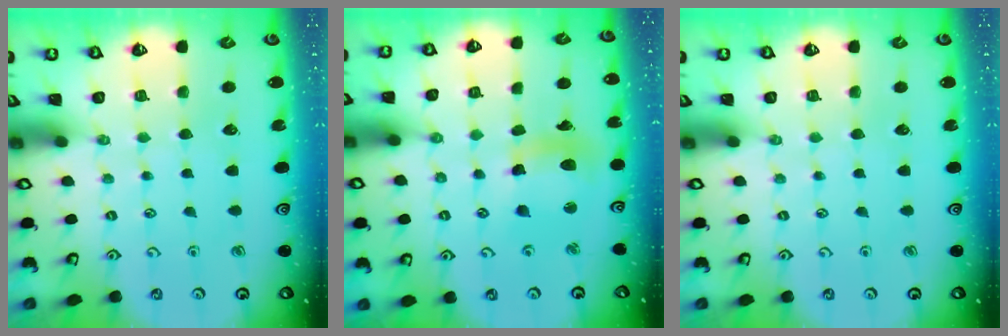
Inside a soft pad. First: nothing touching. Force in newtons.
{"total": 12.9, "press": 12.6, "slide": 2.5}
{"total": 0.0}